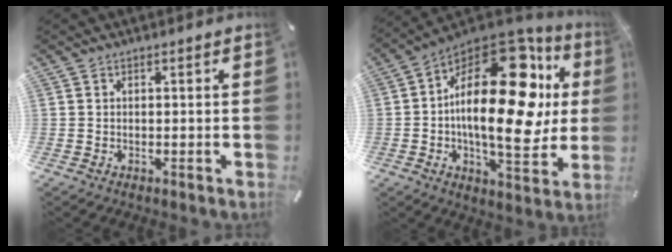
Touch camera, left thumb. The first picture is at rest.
{"total": 30.1, "force": [5.3, 14.4, 25.9], "torque": [-0.417, -0.041, 0.093]}